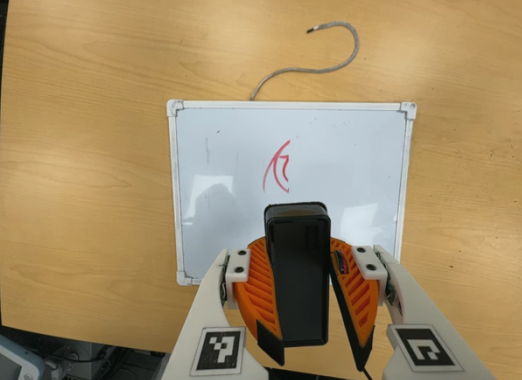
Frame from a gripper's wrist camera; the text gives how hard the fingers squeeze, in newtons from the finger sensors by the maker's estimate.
{"total": 11.9, "left": 11.6, "right": 12.2}